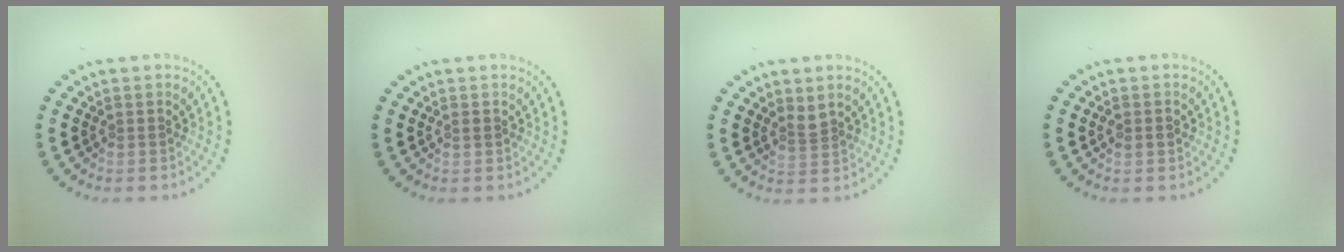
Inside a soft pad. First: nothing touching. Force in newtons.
{"total": 0.5, "press": 0.5, "slide": 0.1}
{"total": 1.4, "press": 1.0, "slide": 0.9}
{"total": 1.3, "press": 1.3, "slide": 0.1}